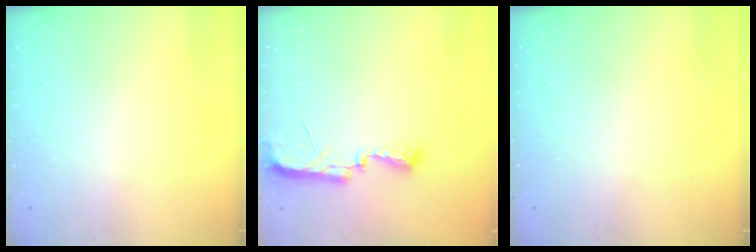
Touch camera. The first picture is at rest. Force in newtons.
{"total": 9.8, "press": 8.5, "slide": 4.8}
{"total": 0.0}